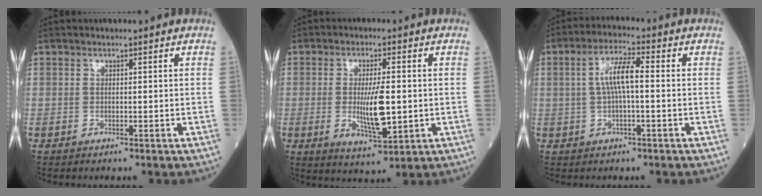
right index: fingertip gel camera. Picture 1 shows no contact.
{"total": 7.8, "force": [-0.6, 1.7, 7.6], "torque": [-0.139, -0.015, -0.008]}
{"total": 5.8, "force": [0.3, 1.0, 5.7], "torque": [-0.113, 0.016, 0.004]}